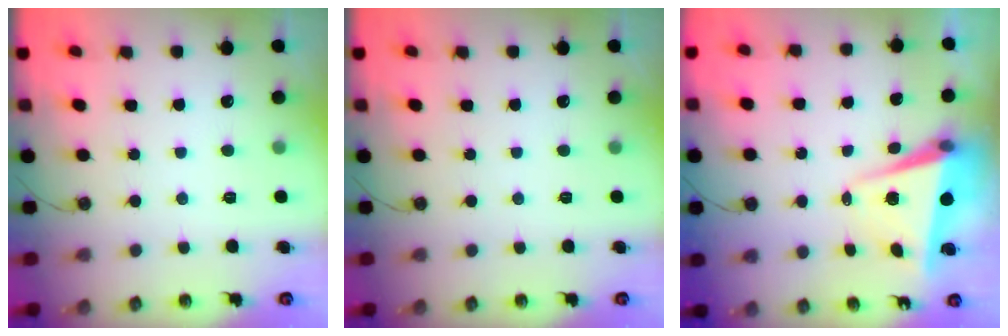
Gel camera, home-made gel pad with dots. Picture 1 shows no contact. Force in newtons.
{"total": 0.0}
{"total": 6.1, "press": 6.0, "slide": 0.8}